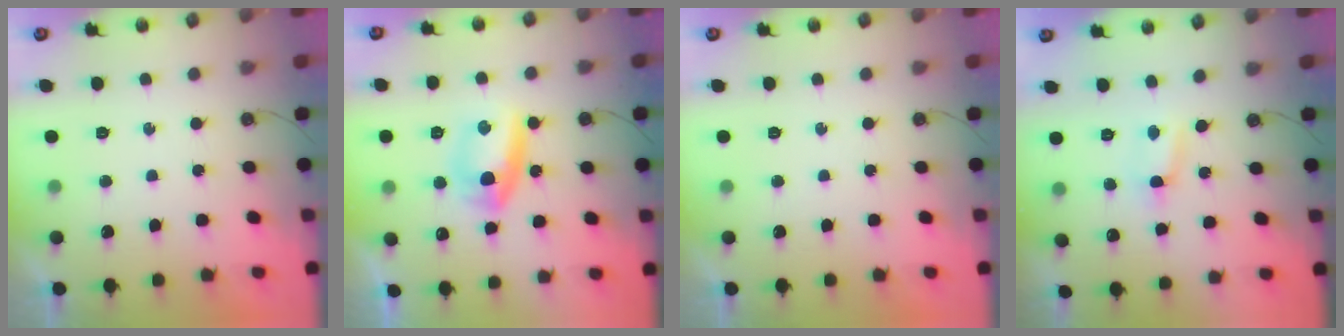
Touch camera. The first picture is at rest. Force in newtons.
{"total": 9.1, "press": 8.9, "slide": 1.5}
{"total": 0.0}
{"total": 1.5, "press": 1.5, "slide": 0.3}